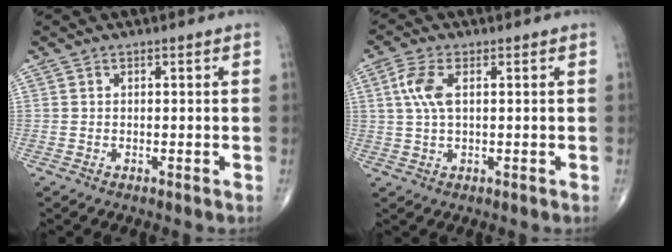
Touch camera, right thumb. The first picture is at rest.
{"total": 5.6, "force": [1.4, 2.6, 4.8], "torque": [-0.120, 0.009, 0.030]}